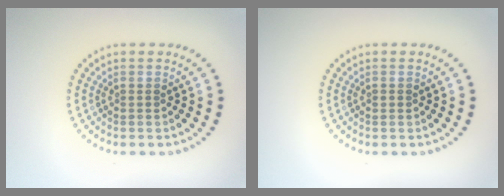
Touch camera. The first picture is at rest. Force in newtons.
{"total": 0.6, "press": 0.6, "slide": 0.1}